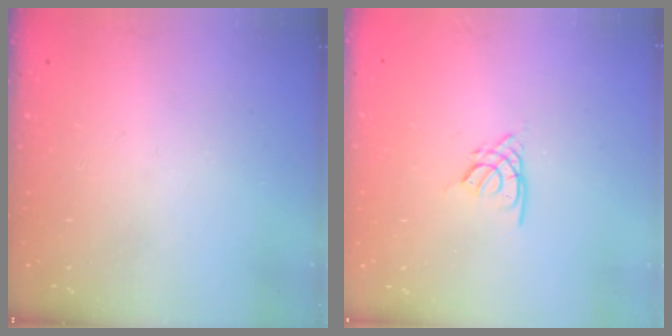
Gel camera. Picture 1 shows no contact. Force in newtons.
{"total": 2.2, "press": 2.1, "slide": 0.5}